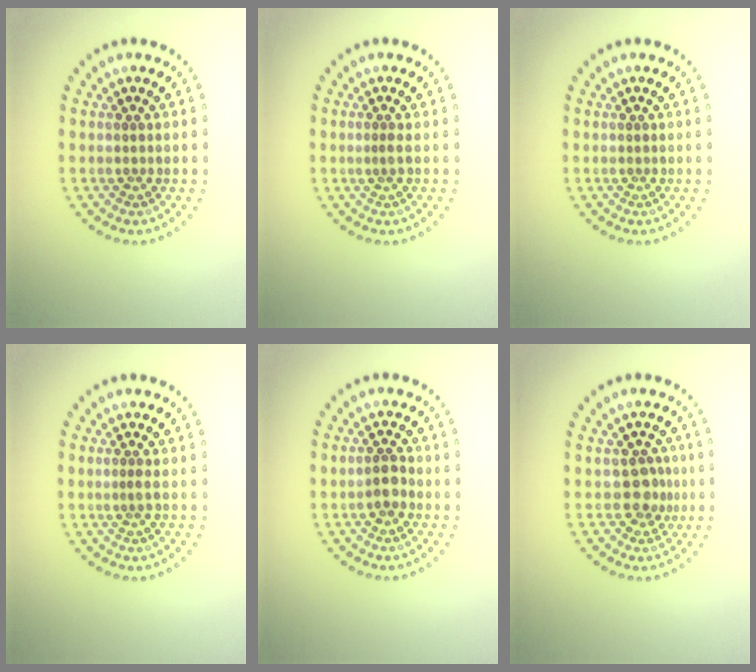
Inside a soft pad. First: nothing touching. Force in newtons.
{"total": 0.6, "press": 0.3, "slide": 0.5}
{"total": 0.0}
{"total": 0.6, "press": 0.3, "slide": 0.5}
{"total": 1.6, "press": 1.5, "slide": 0.7}
{"total": 2.2, "press": 1.8, "slide": 1.3}